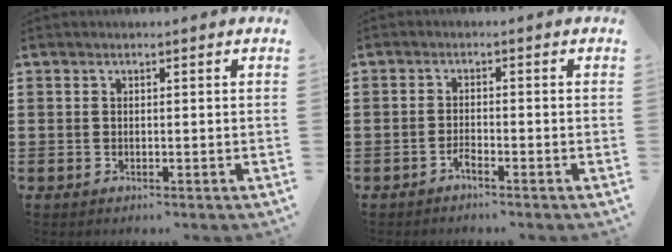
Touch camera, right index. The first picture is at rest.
{"total": 1.6, "force": [-1.4, 0.0, 0.8], "torque": [-0.017, -0.001, -0.027]}